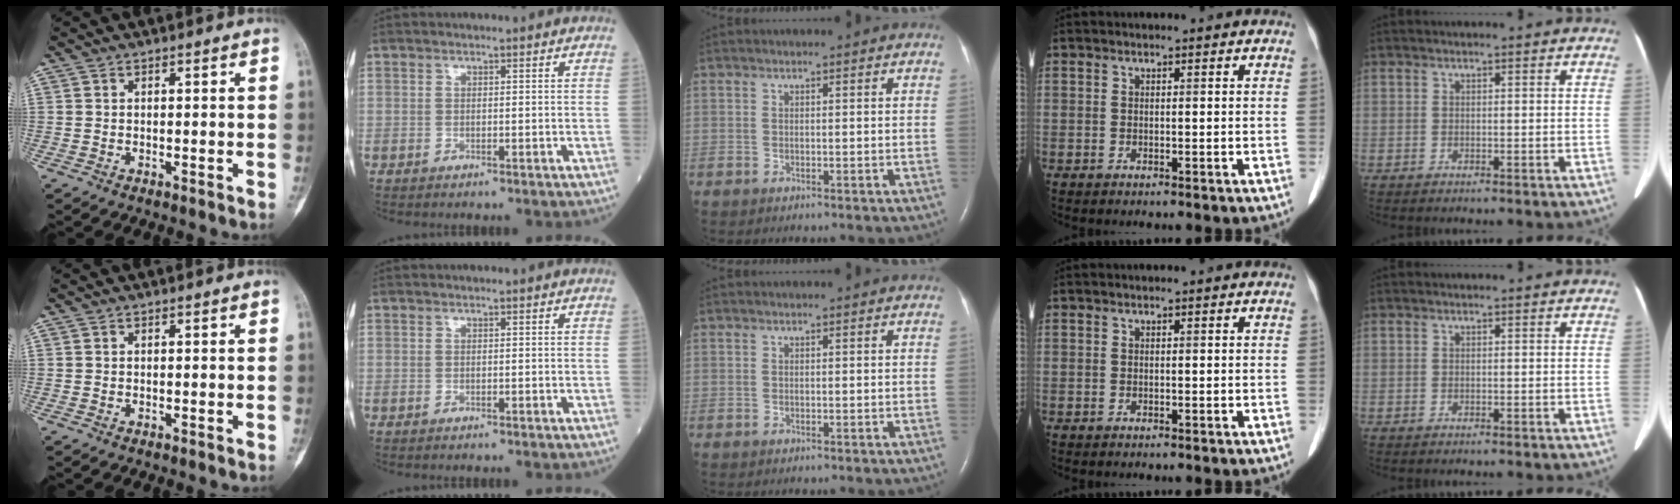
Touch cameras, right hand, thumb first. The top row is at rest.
{}